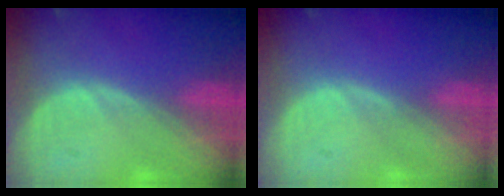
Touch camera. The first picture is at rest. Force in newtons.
{"total": 0.0}